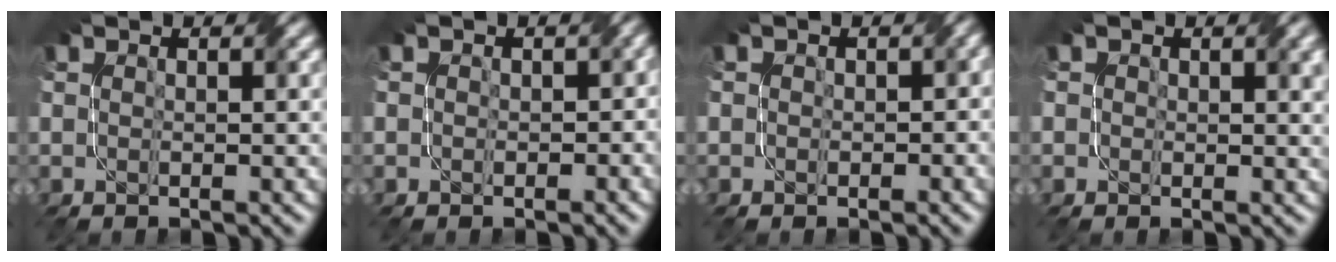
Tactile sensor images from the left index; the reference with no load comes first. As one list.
[{"total": 1.5, "force": [-0.1, 1.3, 0.7], "torque": [0.001, -0.004, 0.001]}, {"total": 1.5, "force": [0.0, 1.3, 0.6], "torque": [0.001, -0.002, 0.001]}, {"total": 1.9, "force": [0.8, 1.3, 1.2], "torque": [-0.007, -0.001, 0.012]}]